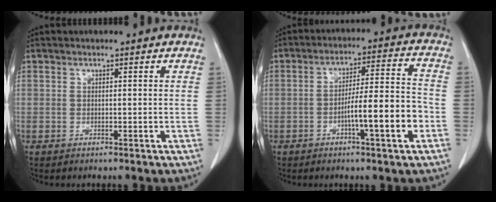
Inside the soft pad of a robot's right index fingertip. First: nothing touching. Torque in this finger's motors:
{"motor_torque": [1.28, -0.36, 0.28, 0.09]}